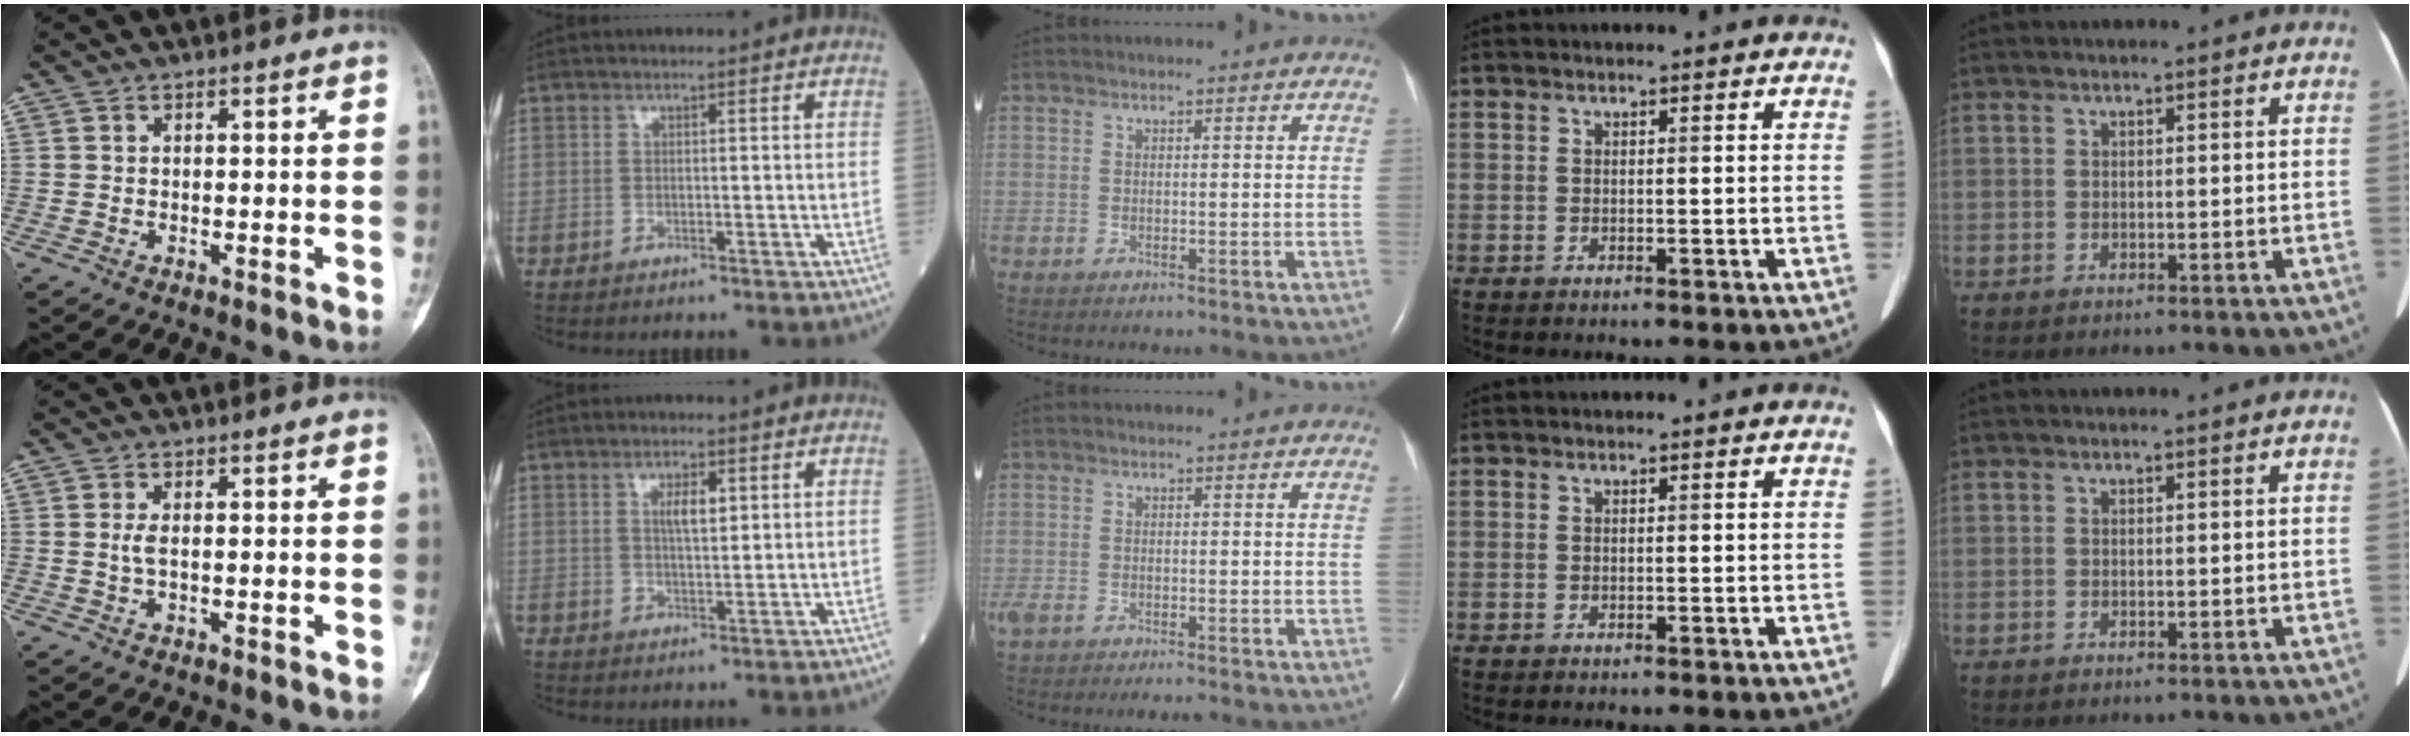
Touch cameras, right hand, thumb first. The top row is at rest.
{"thumb": {"total": 1.6, "force": [0.0, 0.4, 1.5], "torque": [-0.039, -0.003, 0.003]}, "index": {"total": 3.6, "force": [1.2, 1.1, 3.2], "torque": [-0.055, 0.001, 0.021]}, "middle": {"total": 4.8, "force": [-3.7, 1.5, 2.7], "torque": [-0.055, -0.009, -0.059]}}